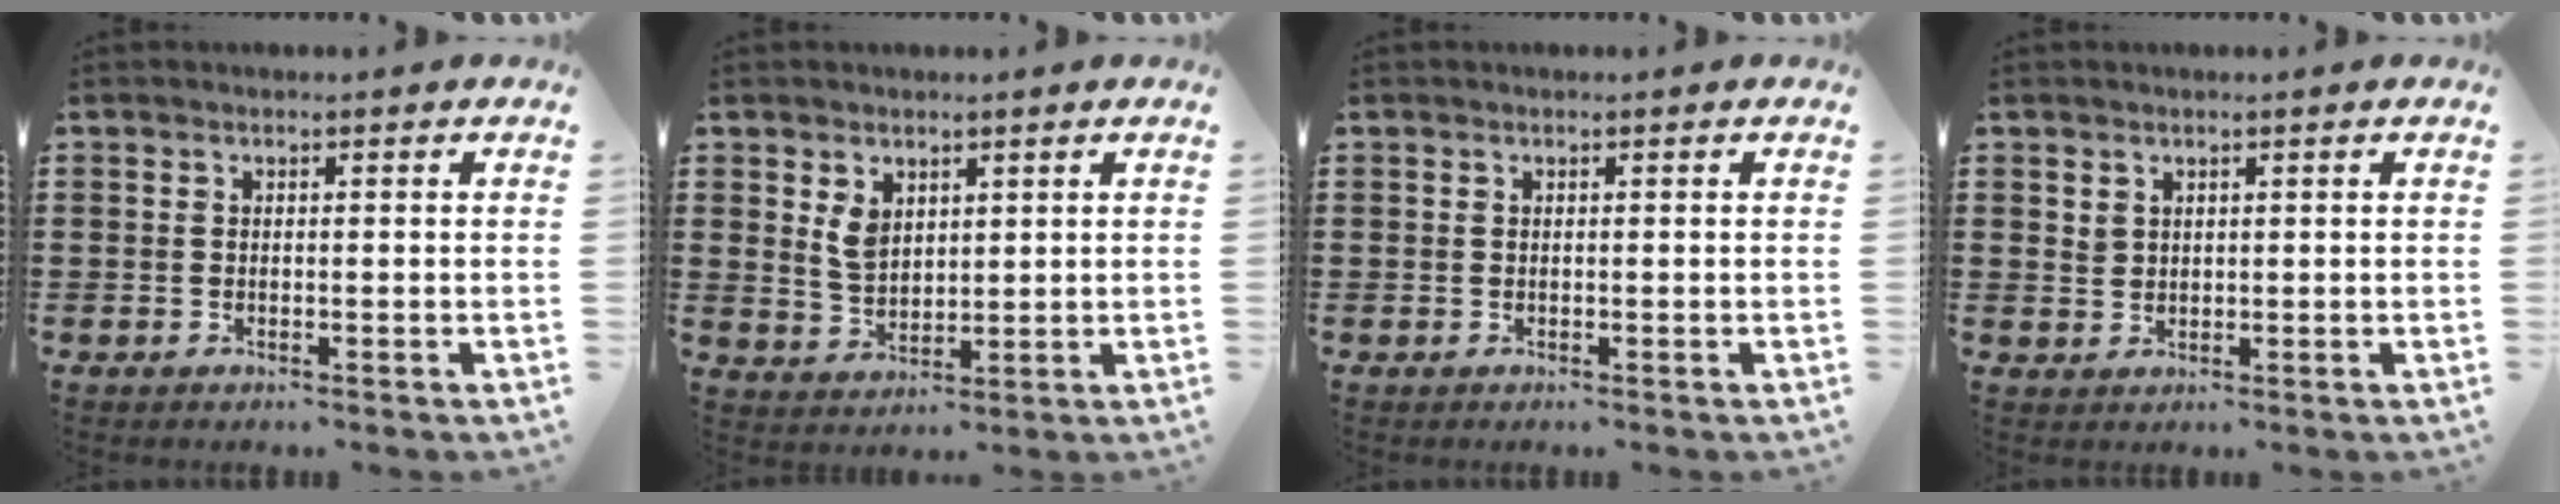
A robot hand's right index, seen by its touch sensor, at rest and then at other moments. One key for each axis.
{"total": 4.0, "fx": 2.0, "fy": 2.6, "fz": 2.2, "tx": -0.052, "ty": 0.007, "tz": 0.038}
{"total": 0.0}
{"total": 1.6, "fx": 1.1, "fy": 1.1, "fz": 0.3, "tx": -0.007, "ty": 0.003, "tz": 0.022}